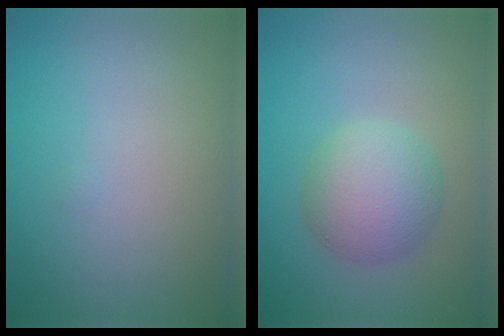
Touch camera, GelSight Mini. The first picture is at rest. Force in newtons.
{"total": 5.2, "press": 5.2, "slide": 0.0}